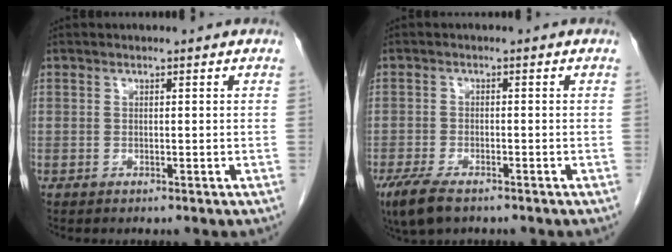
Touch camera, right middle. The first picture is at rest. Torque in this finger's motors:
{"motor_torque": [0.31, -0.38, 0.07, 0.05]}